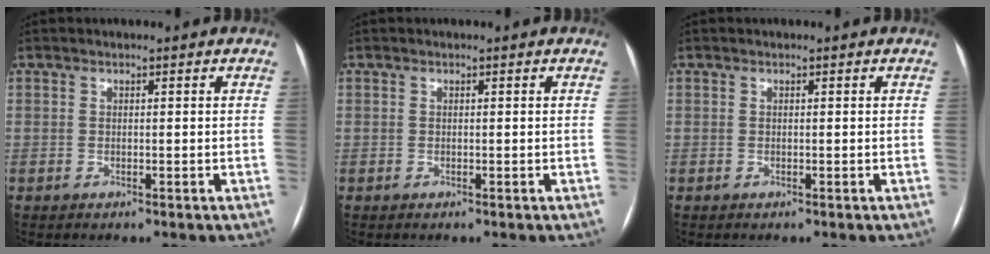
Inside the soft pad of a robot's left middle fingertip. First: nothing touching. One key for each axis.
{"total": 0.0}
{"total": 0.0}